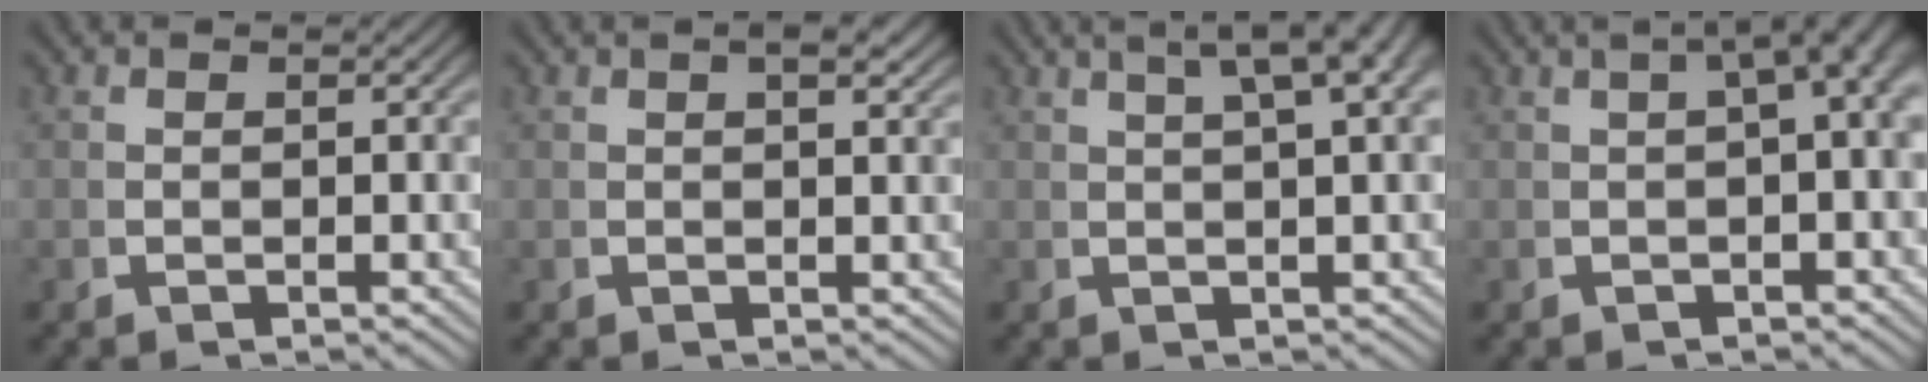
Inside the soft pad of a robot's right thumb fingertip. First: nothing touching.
{"total": 2.0, "force": [1.1, 0.5, 1.6], "torque": [-0.015, 0.006, 0.018]}
{"total": 7.2, "force": [4.0, 2.4, 5.5], "torque": [-0.053, 0.035, 0.050]}
{"total": 5.8, "force": [1.8, 2.1, 5.1], "torque": [-0.057, 0.030, 0.016]}